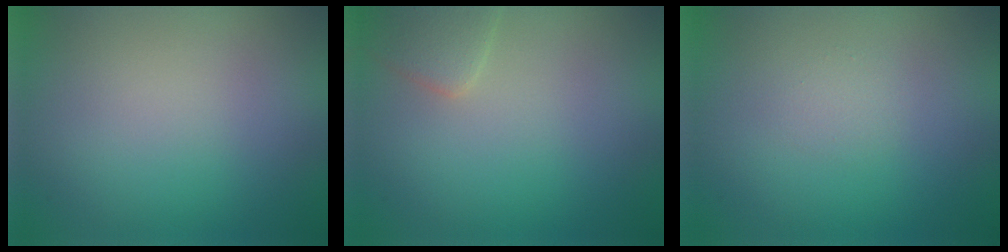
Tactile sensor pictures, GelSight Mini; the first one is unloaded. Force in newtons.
{"total": 2.3, "press": 2.3, "slide": 0.2}
{"total": 0.7, "press": 0.7, "slide": 0.1}